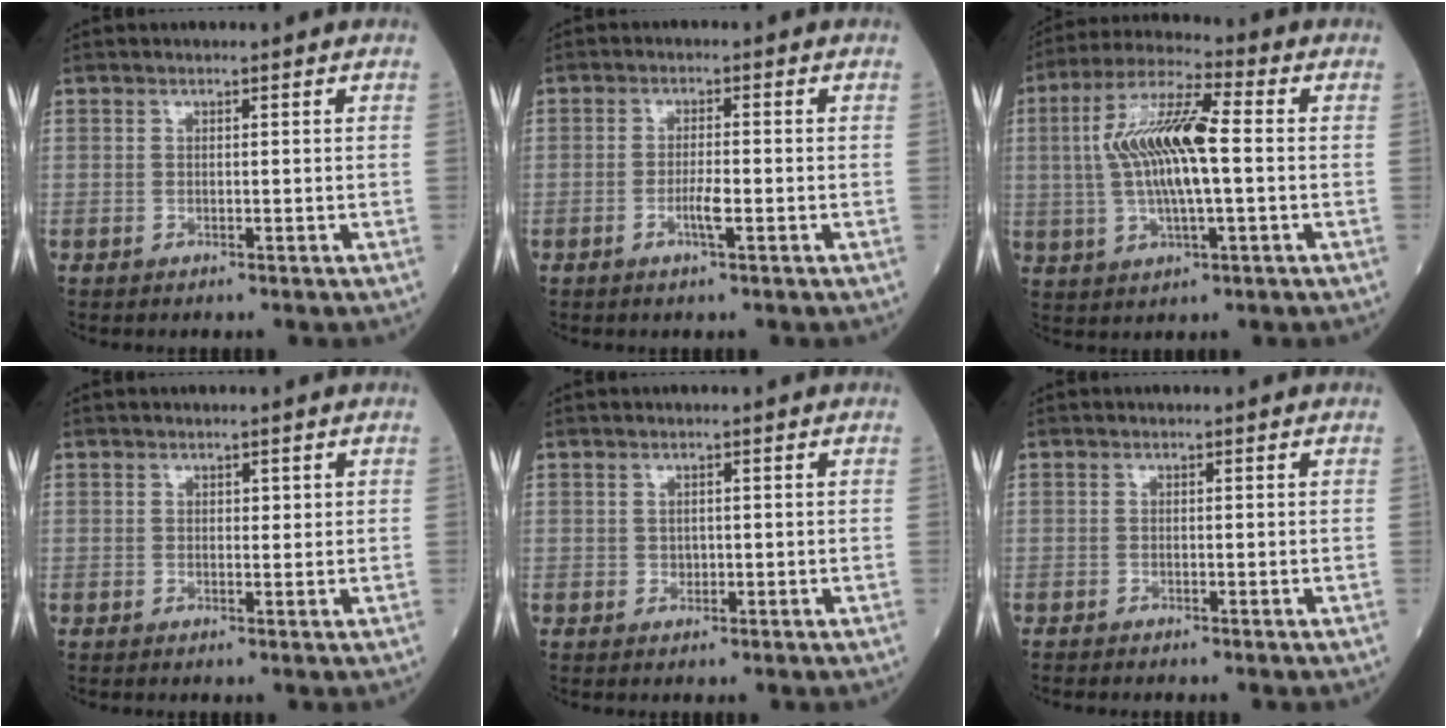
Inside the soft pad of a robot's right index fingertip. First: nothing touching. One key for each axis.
{"total": 2.9, "fx": -1.1, "fy": 0.3, "fz": 2.7, "tx": -0.054, "ty": -0.001, "tz": -0.021}
{"total": 12.9, "fx": 0.6, "fy": 2.6, "fz": 12.6, "tx": -0.254, "ty": 0.017, "tz": 0.008}
{"total": 1.0, "fx": 0.4, "fy": 0.6, "fz": 0.7, "tx": -0.003, "ty": 0.000, "tz": 0.004}
{"total": 0.9, "fx": 0.0, "fy": 0.8, "fz": 0.5, "tx": -0.008, "ty": 0.001, "tz": 0.000}
{"total": 1.1, "fx": -1.0, "fy": 0.1, "fz": 0.4, "tx": -0.009, "ty": -0.002, "tz": -0.016}